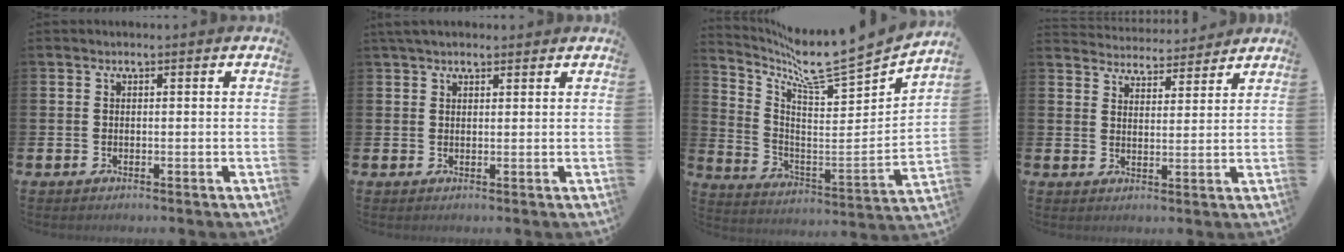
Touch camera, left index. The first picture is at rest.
{"total": 2.8, "force": [2.3, 1.0, 1.1], "torque": [-0.016, -0.001, 0.041]}
{"total": 8.8, "force": [8.3, 0.2, 3.1], "torque": [-0.082, -0.087, 0.126]}
{"total": 4.5, "force": [4.5, 0.7, -0.3], "torque": [-0.008, -0.032, 0.079]}